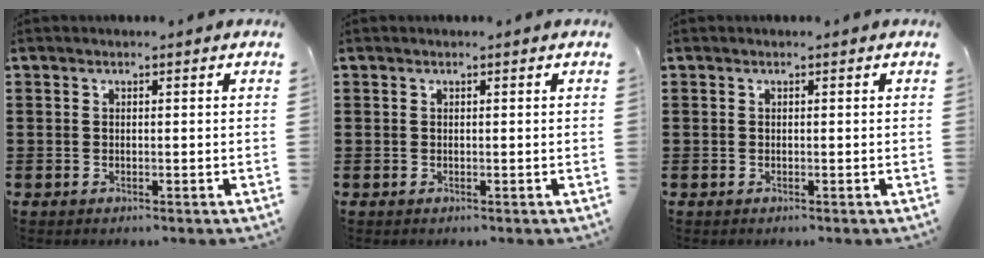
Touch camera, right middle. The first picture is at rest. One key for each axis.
{"total": 0.0}
{"total": 0.0}